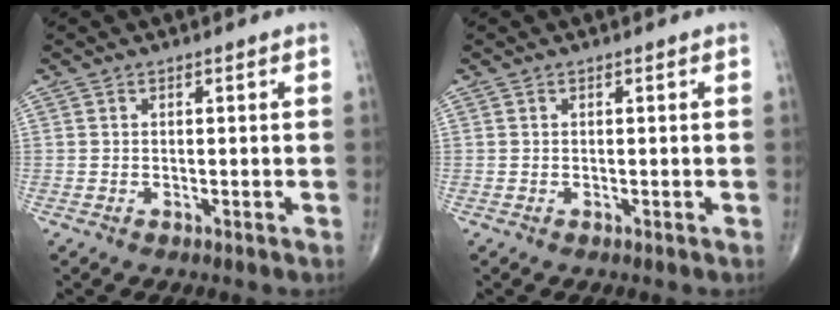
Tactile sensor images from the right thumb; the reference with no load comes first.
{"total": 0.0}